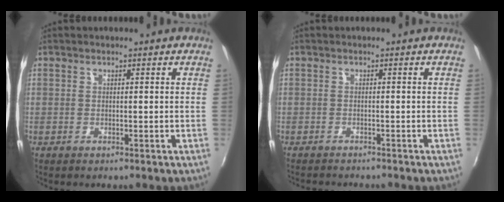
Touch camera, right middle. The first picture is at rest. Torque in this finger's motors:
{"motor_torque": [0.46, -0.75, 0.06, 0.04]}